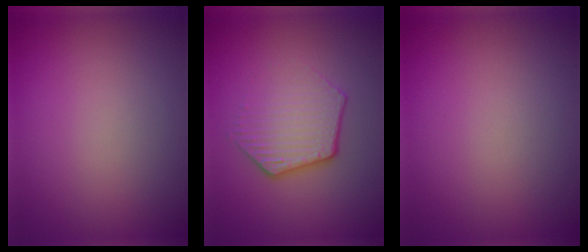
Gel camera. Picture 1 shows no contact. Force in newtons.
{"total": 4.1, "press": 3.0, "slide": 2.8}
{"total": 0.0}